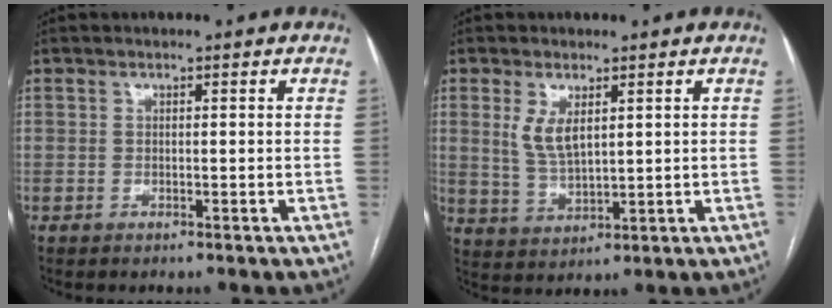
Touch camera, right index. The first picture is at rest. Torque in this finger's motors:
{"motor_torque": [0.17, 0.07, 0.12, 0.04]}